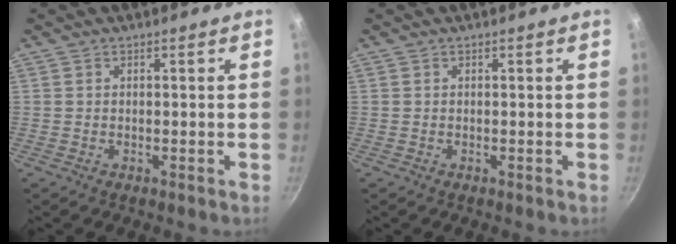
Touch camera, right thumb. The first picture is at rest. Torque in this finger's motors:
{"motor_torque": [-0.01, 0.00, -0.03, 0.00, 0.01]}